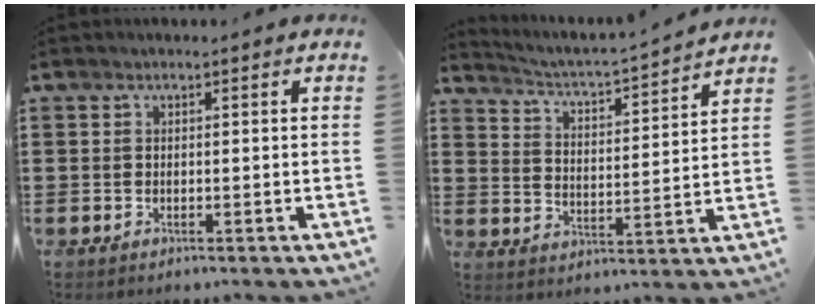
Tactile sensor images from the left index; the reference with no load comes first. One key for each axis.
{"total": 2.7, "fx": 2.6, "fy": -0.5, "fz": 0.6, "tx": -0.030, "ty": -0.033, "tz": 0.033}